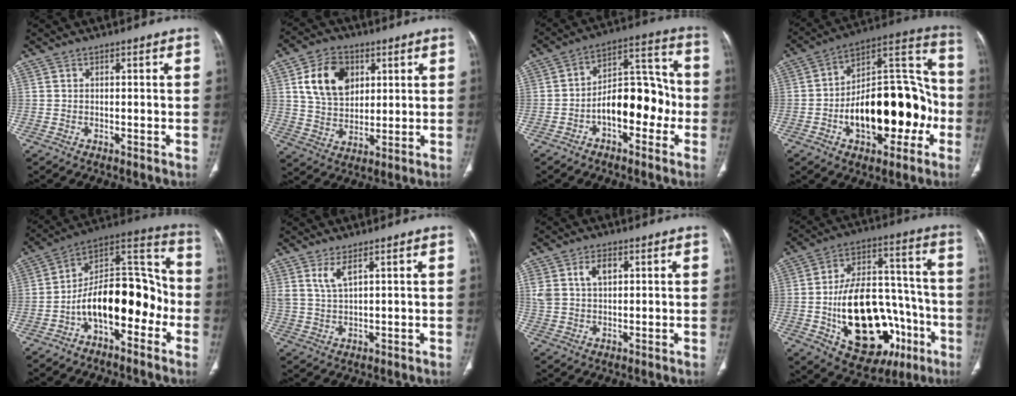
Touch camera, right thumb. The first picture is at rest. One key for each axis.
{"total": 12.3, "fx": 4.2, "fy": 8.7, "fz": 7.5, "tx": -0.103, "ty": -0.009, "tz": 0.080}
{"total": 13.5, "fx": -3.8, "fy": 7.6, "fz": 10.5, "tx": -0.128, "ty": 0.054, "tz": -0.066}
{"total": 25.1, "fx": -6.1, "fy": 13.5, "fz": 20.2, "tx": -0.272, "ty": 0.062, "tz": -0.085}
{"total": 18.4, "fx": -5.9, "fy": 9.7, "fz": 14.6, "tx": -0.198, "ty": 0.091, "tz": -0.099}
{"total": 4.0, "fx": 2.4, "fy": 1.1, "fz": 3.0, "tx": -0.067, "ty": -0.017, "tz": 0.058}
{"total": 6.1, "fx": 2.4, "fy": 3.7, "fz": 4.2, "tx": -0.073, "ty": -0.001, "tz": 0.051}
{"total": 28.8, "fx": -8.7, "fy": 16.6, "fz": 21.9, "tx": -0.337, "ty": 0.040, "tz": -0.113}